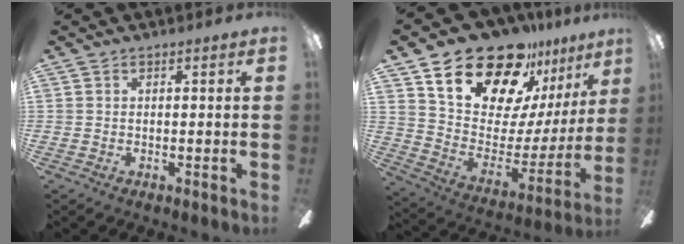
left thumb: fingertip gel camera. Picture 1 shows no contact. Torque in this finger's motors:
{"motor_torque": [1.00, 1.11, 1.23, -1.54, 0.10]}